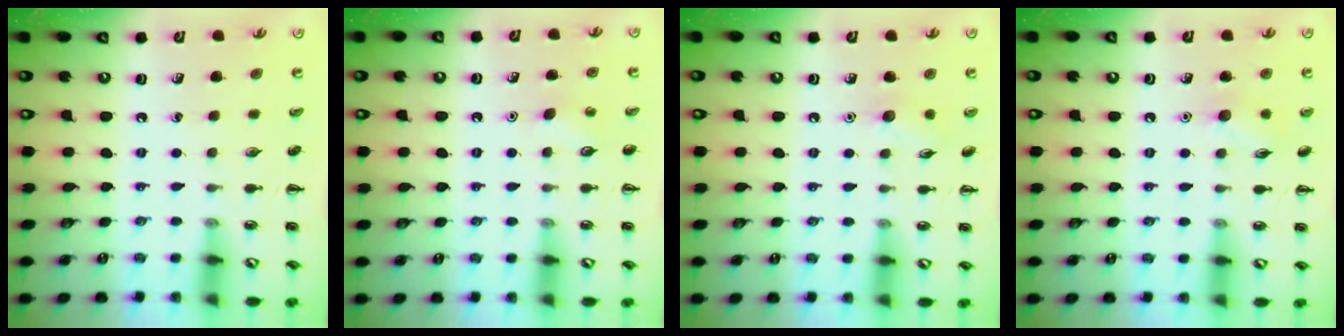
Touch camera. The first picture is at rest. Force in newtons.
{"total": 2.8, "press": 2.7, "slide": 0.7}
{"total": 6.4, "press": 6.2, "slide": 1.6}
{"total": 6.2, "press": 6.1, "slide": 1.2}